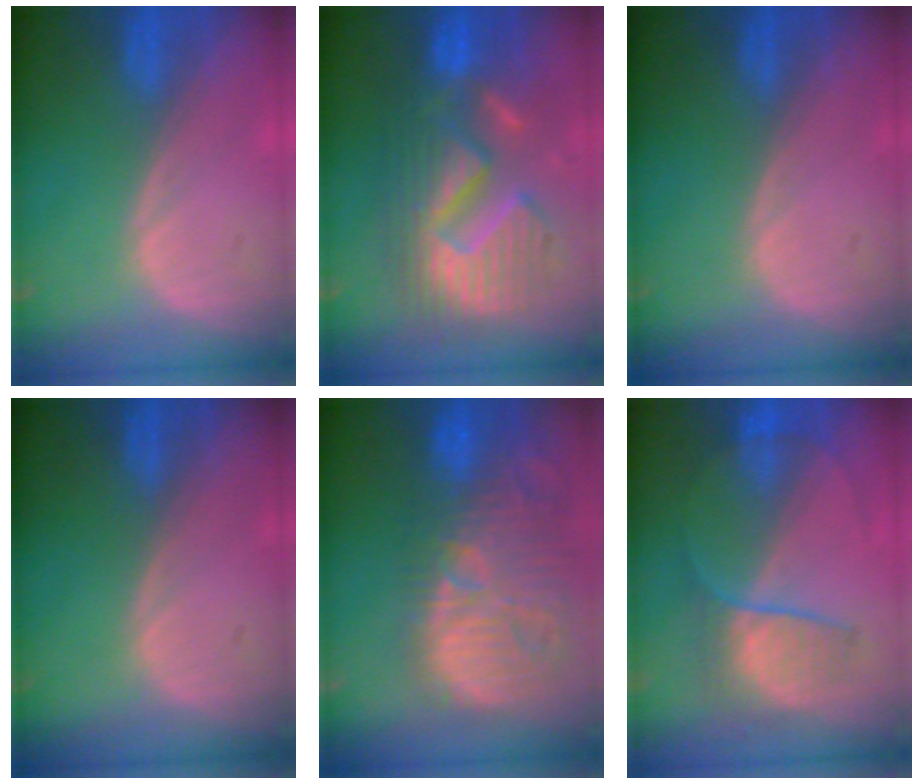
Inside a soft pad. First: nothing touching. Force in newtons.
{"total": 13.1, "press": 13.0, "slide": 1.4}
{"total": 0.0}
{"total": 0.0}
{"total": 15.3, "press": 13.2, "slide": 7.6}
{"total": 6.5, "press": 6.4, "slide": 1.0}